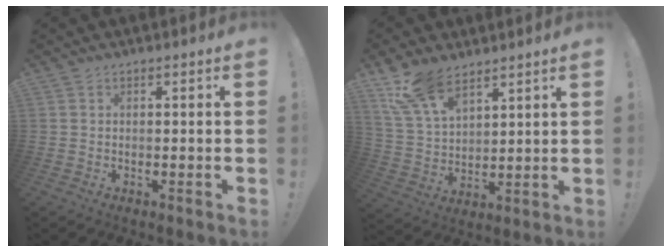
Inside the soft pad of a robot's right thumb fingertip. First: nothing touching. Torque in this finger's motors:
{"motor_torque": [1.61, 1.89, 1.17, 0.77, 0.11]}